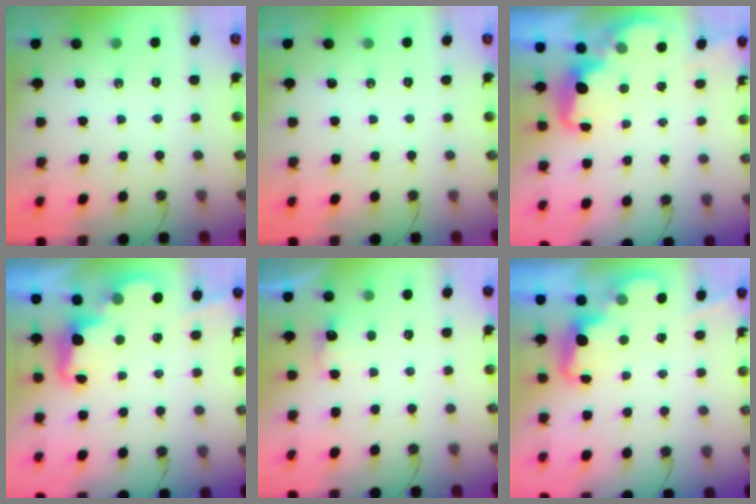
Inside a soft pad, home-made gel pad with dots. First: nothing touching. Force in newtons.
{"total": 0.0}
{"total": 2.5, "press": 2.4, "slide": 0.7}
{"total": 2.4, "press": 2.3, "slide": 0.7}
{"total": 2.9, "press": 2.8, "slide": 0.9}
{"total": 2.4, "press": 2.4, "slide": 0.5}